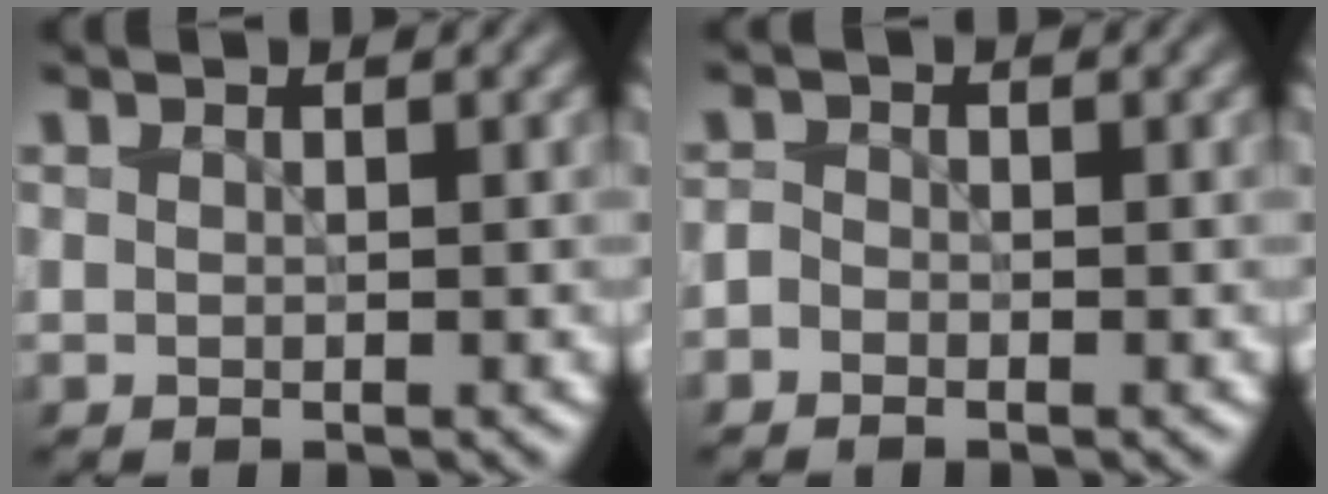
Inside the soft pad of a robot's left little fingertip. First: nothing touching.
{"total": 1.1, "force": [-0.8, 0.6, 0.4], "torque": [-0.013, 0.002, -0.019]}